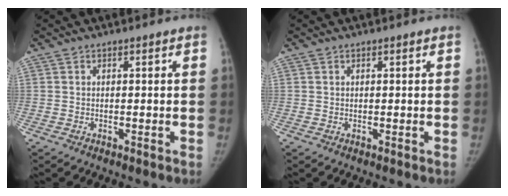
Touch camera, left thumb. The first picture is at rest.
{"total": 0.0}